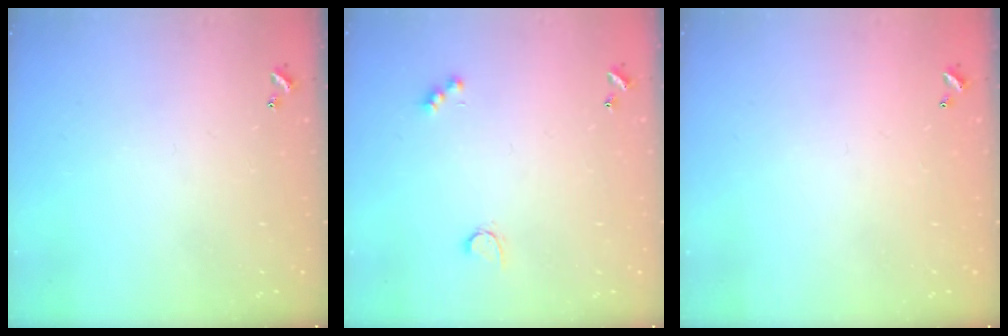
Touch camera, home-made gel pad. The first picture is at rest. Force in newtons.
{"total": 2.7, "press": 2.7, "slide": 0.5}
{"total": 2.9, "press": 2.9, "slide": 0.1}